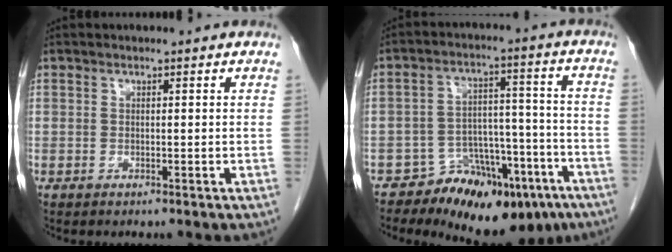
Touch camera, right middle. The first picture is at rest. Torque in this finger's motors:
{"motor_torque": [0.20, -0.54, 0.12, 0.01]}